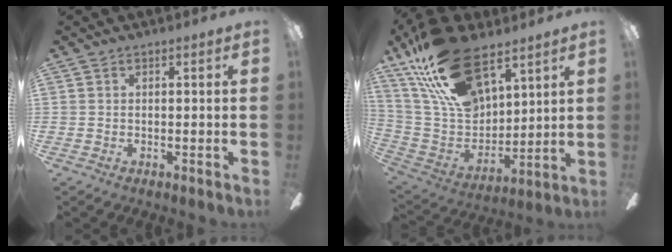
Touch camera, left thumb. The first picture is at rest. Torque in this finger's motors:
{"motor_torque": [0.74, 0.73, 1.38, -1.39, 0.45]}